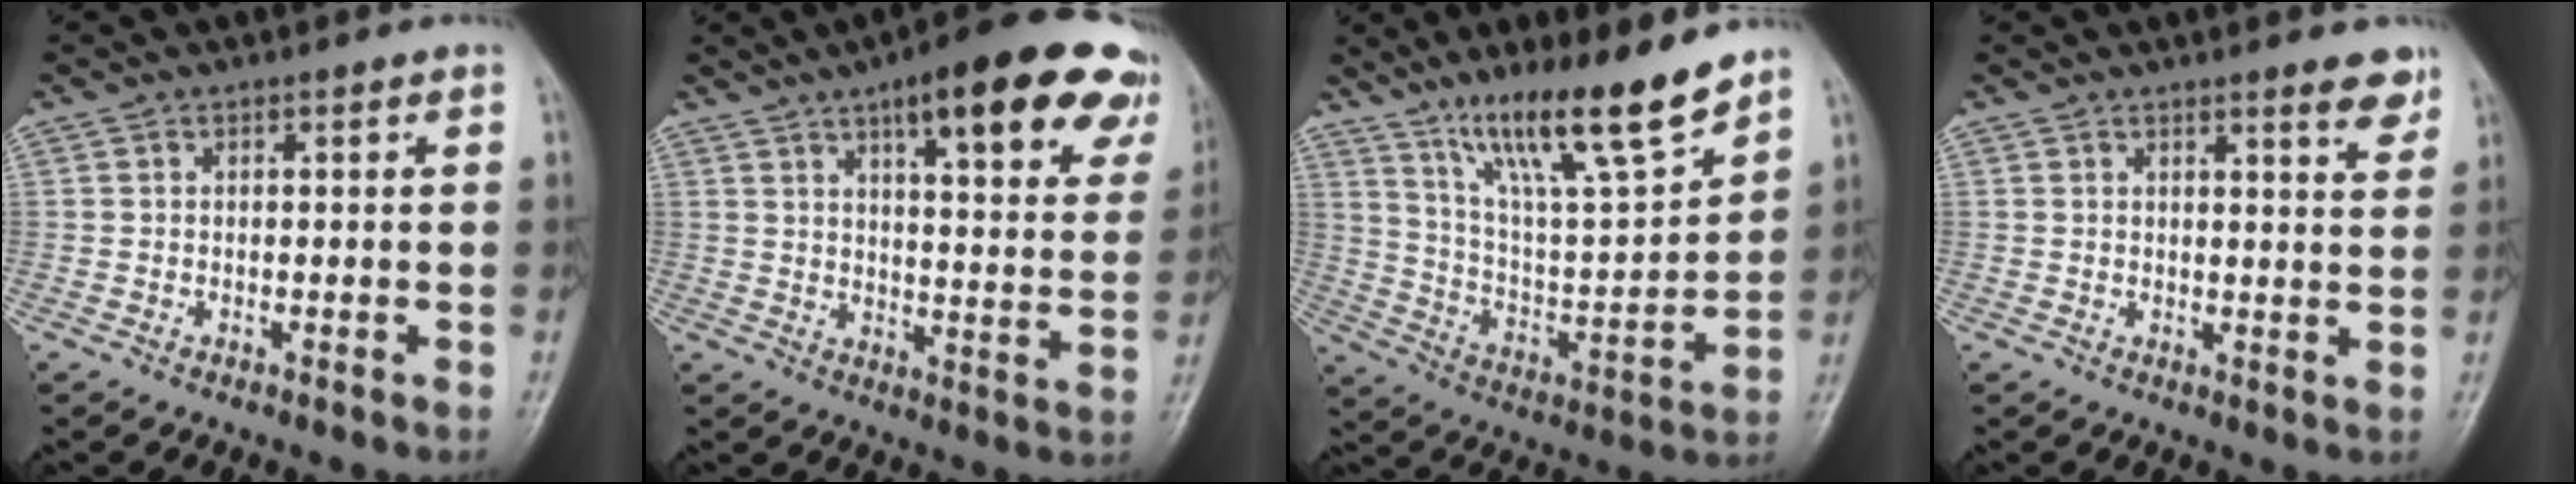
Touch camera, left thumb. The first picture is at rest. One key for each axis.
{"total": 22.7, "fx": 13.9, "fy": 6.3, "fz": 16.8, "tx": -0.189, "ty": -0.034, "tz": 0.172}
{"total": 17.9, "fx": 12.8, "fy": 2.8, "fz": 12.1, "tx": -0.184, "ty": -0.073, "tz": 0.231}
{"total": 4.3, "fx": 3.1, "fy": 0.7, "fz": 2.9, "tx": -0.026, "ty": -0.021, "tz": 0.039}